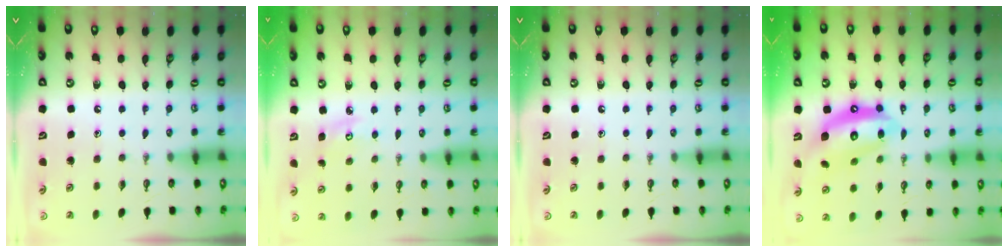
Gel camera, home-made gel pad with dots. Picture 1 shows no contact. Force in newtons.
{"total": 4.6, "press": 4.6, "slide": 0.5}
{"total": 0.0}
{"total": 14.7, "press": 14.6, "slide": 1.8}